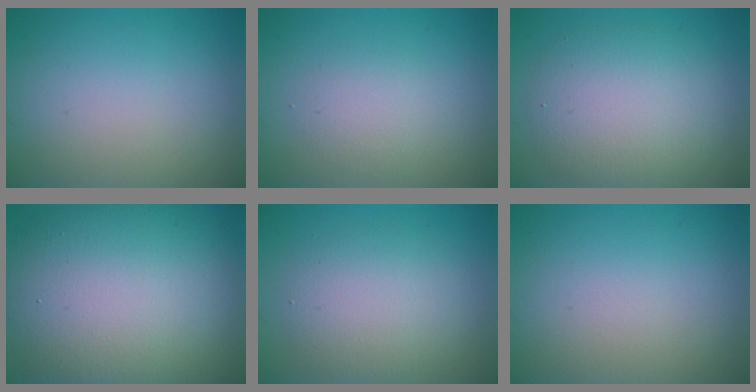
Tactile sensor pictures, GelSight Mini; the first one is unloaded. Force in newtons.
{"total": 2.0, "press": 2.0, "slide": 0.1}
{"total": 5.9, "press": 5.8, "slide": 0.7}
{"total": 15.0, "press": 14.9, "slide": 0.9}
{"total": 4.2, "press": 4.2, "slide": 0.0}
{"total": 0.0}